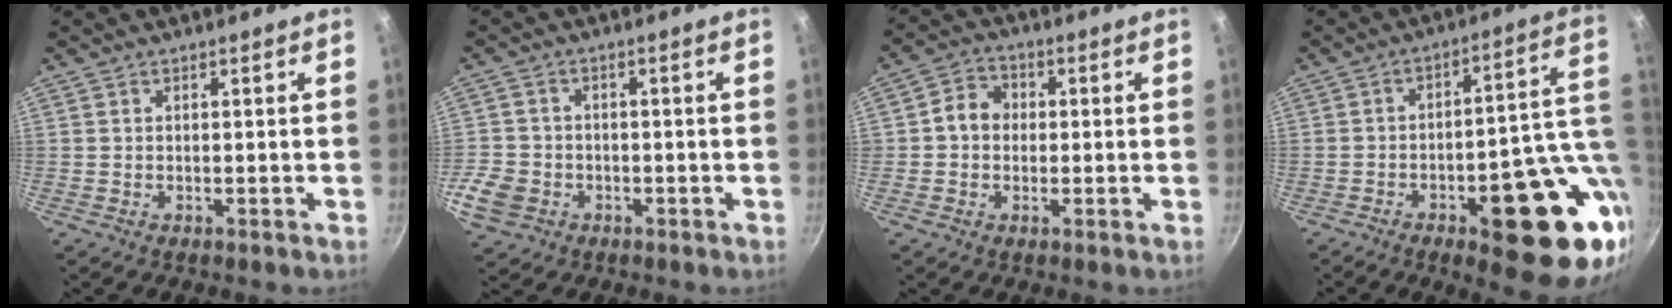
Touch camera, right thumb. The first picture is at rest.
{"total": 7.9, "force": [-2.8, 6.6, 3.5], "torque": [-0.076, 0.020, -0.052]}
{"total": 5.6, "force": [0.2, 4.9, 2.8], "torque": [-0.021, 0.013, -0.009]}
{"total": 23.0, "force": [-5.4, 9.0, 20.4], "torque": [-0.214, 0.013, -0.064]}